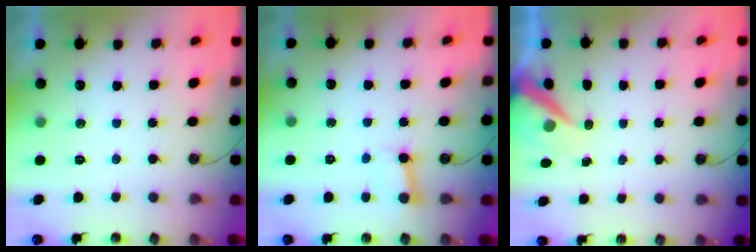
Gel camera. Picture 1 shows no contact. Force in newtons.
{"total": 3.8, "press": 3.7, "slide": 0.6}
{"total": 6.6, "press": 6.6, "slide": 0.9}